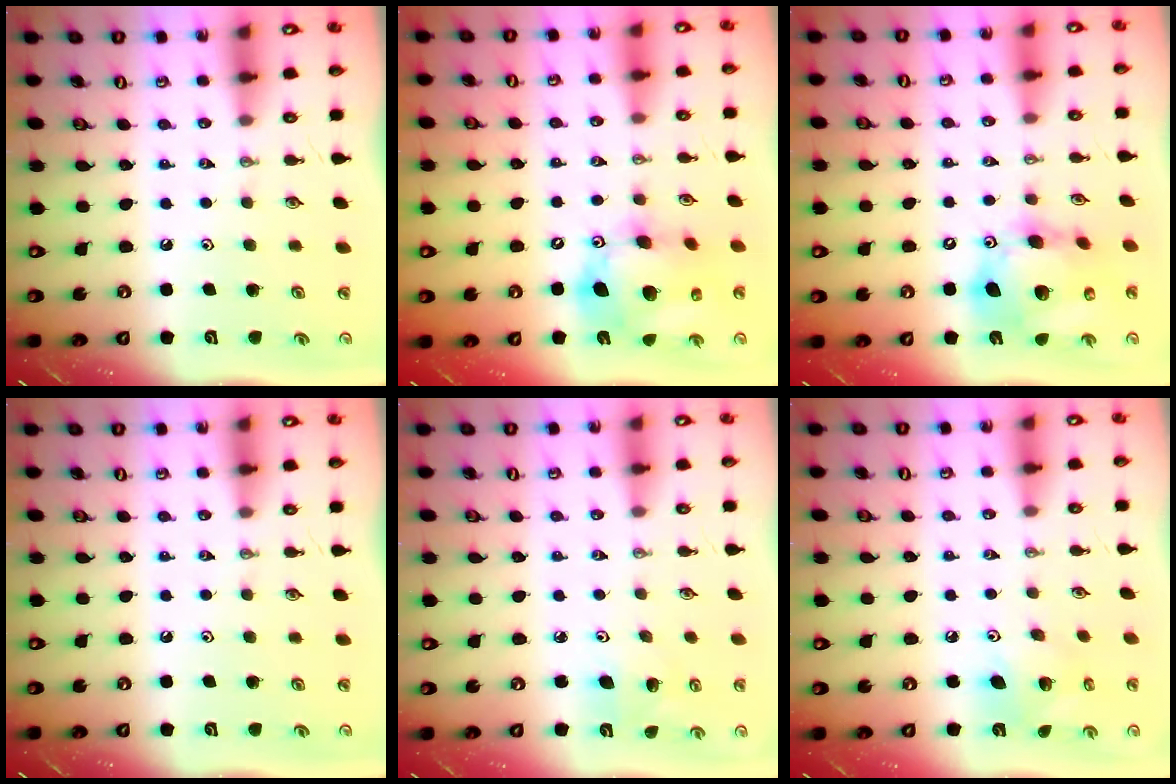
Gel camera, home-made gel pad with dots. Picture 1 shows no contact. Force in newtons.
{"total": 16.9, "press": 16.7, "slide": 2.8}
{"total": 17.9, "press": 17.5, "slide": 3.7}
{"total": 0.0}
{"total": 5.2, "press": 5.1, "slide": 1.0}
{"total": 8.7, "press": 8.7, "slide": 0.5}